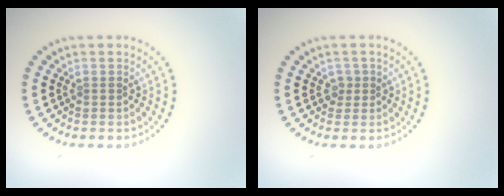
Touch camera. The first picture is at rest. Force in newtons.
{"total": 1.1, "press": 0.9, "slide": 0.7}